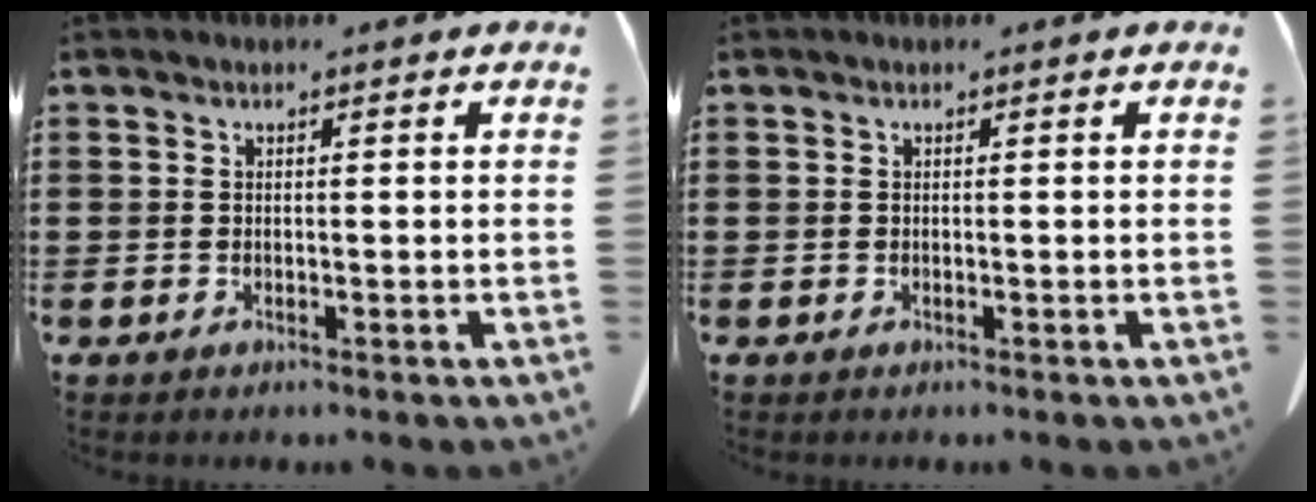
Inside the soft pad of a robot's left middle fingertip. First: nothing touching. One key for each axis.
{"total": 0.0}